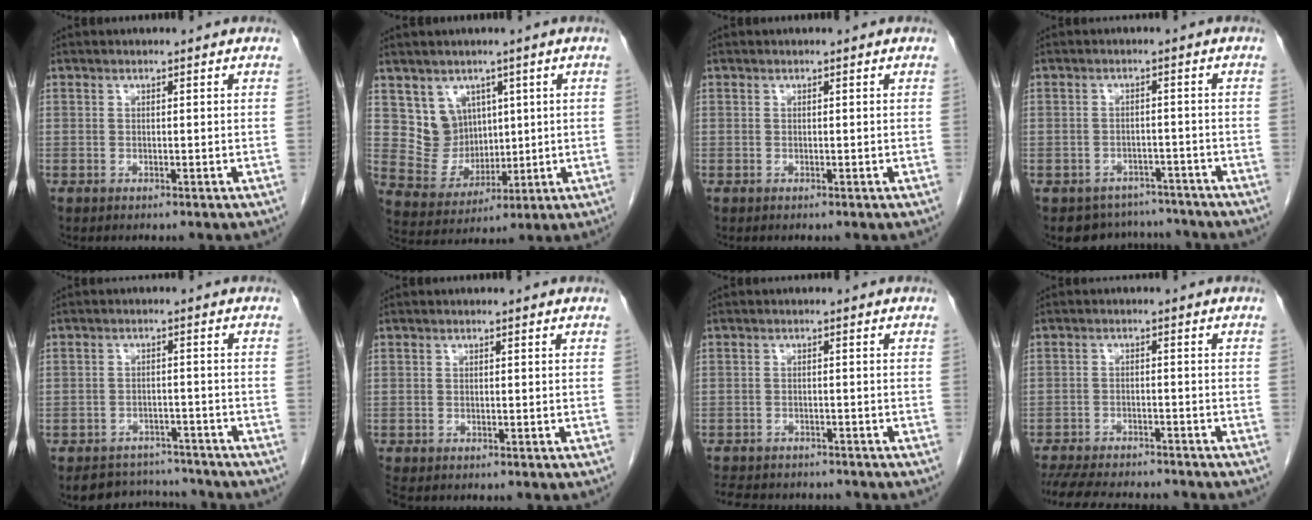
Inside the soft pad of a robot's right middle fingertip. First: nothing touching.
{"total": 7.0, "force": [3.3, 6.0, 1.2], "torque": [-0.030, 0.019, 0.078]}
{"total": 0.0}
{"total": 6.8, "force": [-6.1, 3.1, -0.5], "torque": [0.017, 0.022, -0.075]}
{"total": 7.2, "force": [-6.8, 2.2, -0.1], "torque": [0.015, 0.013, -0.093]}
{"total": 2.0, "force": [-1.7, 0.8, 0.8], "torque": [-0.018, -0.006, -0.024]}
{"total": 11.5, "force": [-10.2, 3.9, 3.8], "torque": [-0.085, 0.001, -0.133]}
{"total": 14.2, "force": [-12.7, 3.2, 5.5], "torque": [-0.114, -0.012, -0.178]}